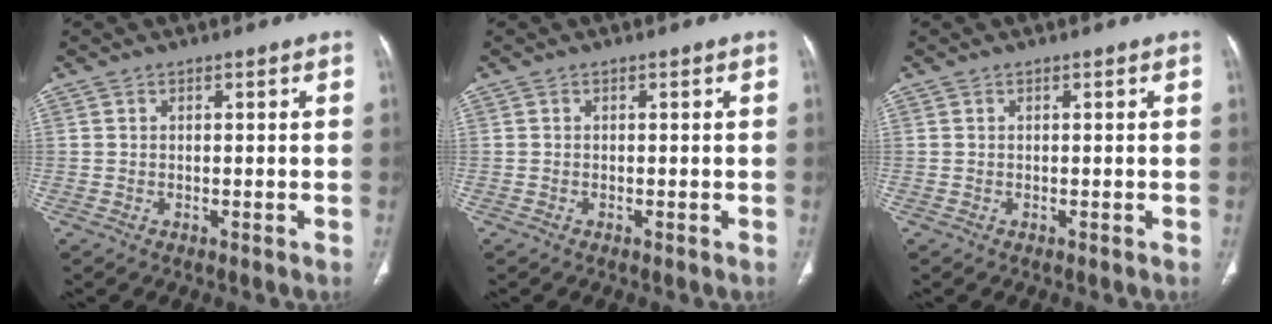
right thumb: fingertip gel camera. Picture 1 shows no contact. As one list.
[{"total": 0.0}, {"total": 0.0}]